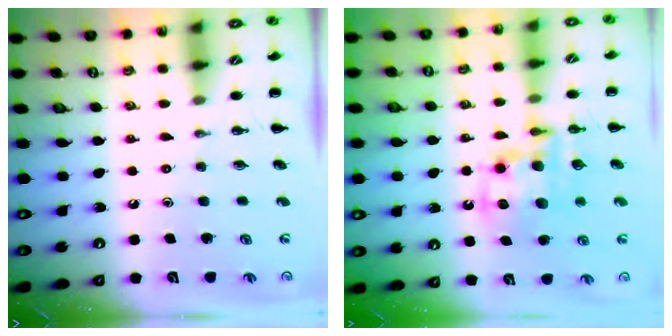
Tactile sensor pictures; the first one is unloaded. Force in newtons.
{"total": 12.2, "press": 11.7, "slide": 3.2}